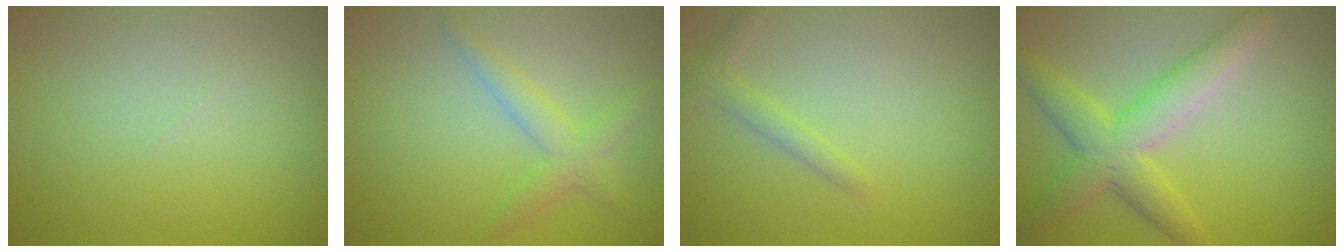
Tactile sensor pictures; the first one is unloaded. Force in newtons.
{"total": 2.6, "press": 2.6, "slide": 0.1}
{"total": 1.6, "press": 1.6, "slide": 0.1}
{"total": 5.8, "press": 5.8, "slide": 0.3}